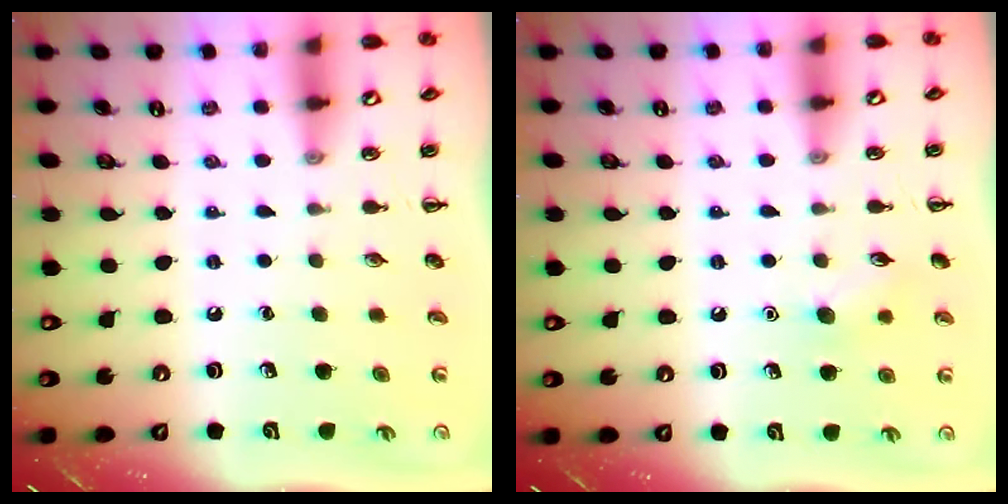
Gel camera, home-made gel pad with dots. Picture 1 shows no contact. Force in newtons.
{"total": 6.8, "press": 6.6, "slide": 1.5}